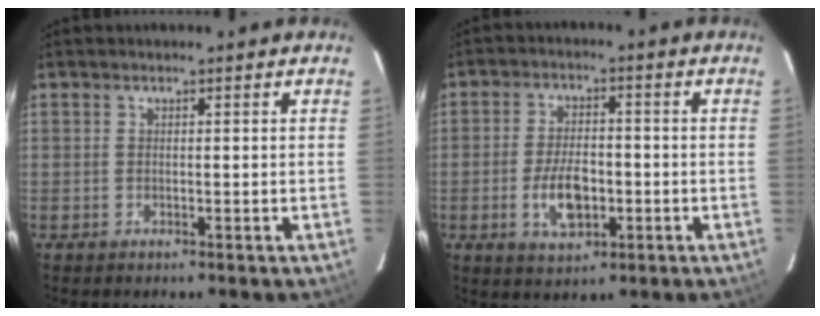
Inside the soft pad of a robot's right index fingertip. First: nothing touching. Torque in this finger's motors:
{"motor_torque": [1.41, -0.11, 0.62, 0.06]}